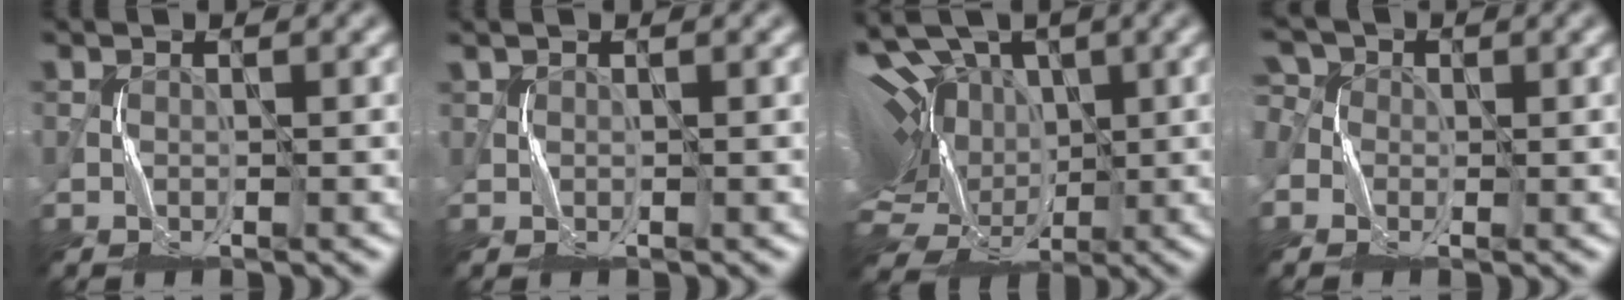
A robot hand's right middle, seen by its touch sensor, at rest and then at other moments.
{"total": 0.0}
{"total": 19.0, "force": [2.2, 13.5, 13.2], "torque": [-0.252, 0.041, 0.008]}
{"total": 3.9, "force": [0.2, 3.5, 1.8], "torque": [-0.040, 0.019, -0.029]}